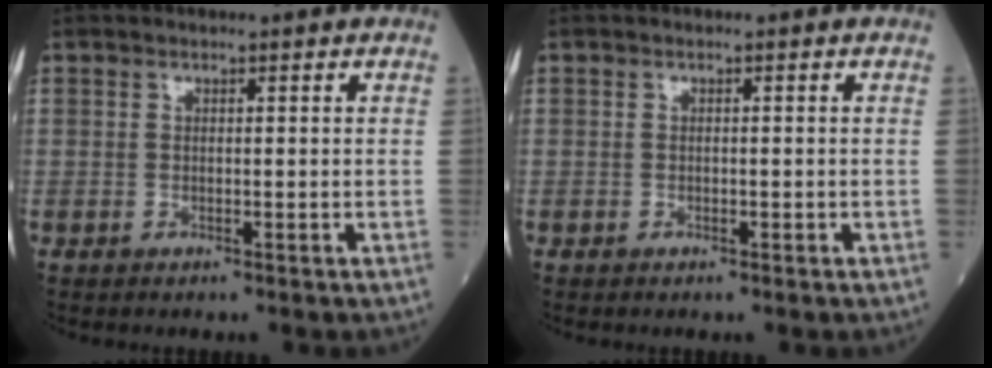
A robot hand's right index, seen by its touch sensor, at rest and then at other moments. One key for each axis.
{"total": 0.5, "fx": -0.4, "fy": 0.3, "fz": 0.2, "tx": -0.005, "ty": 0.002, "tz": -0.006}